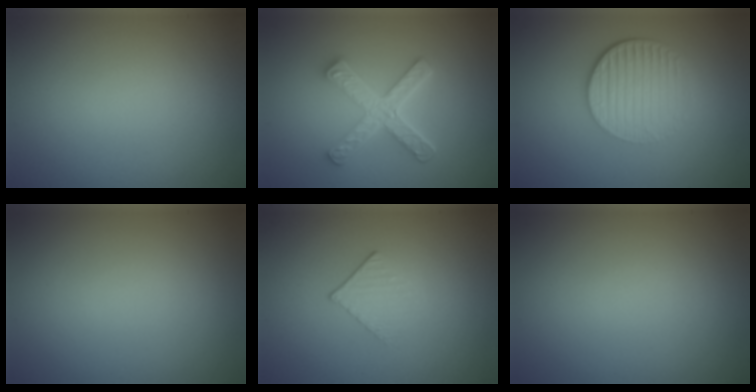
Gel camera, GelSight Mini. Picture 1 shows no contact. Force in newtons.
{"total": 4.9, "press": 3.6, "slide": 3.3}
{"total": 4.4, "press": 2.8, "slide": 3.4}
{"total": 0.0}
{"total": 1.3, "press": 0.7, "slide": 1.1}
{"total": 0.0}